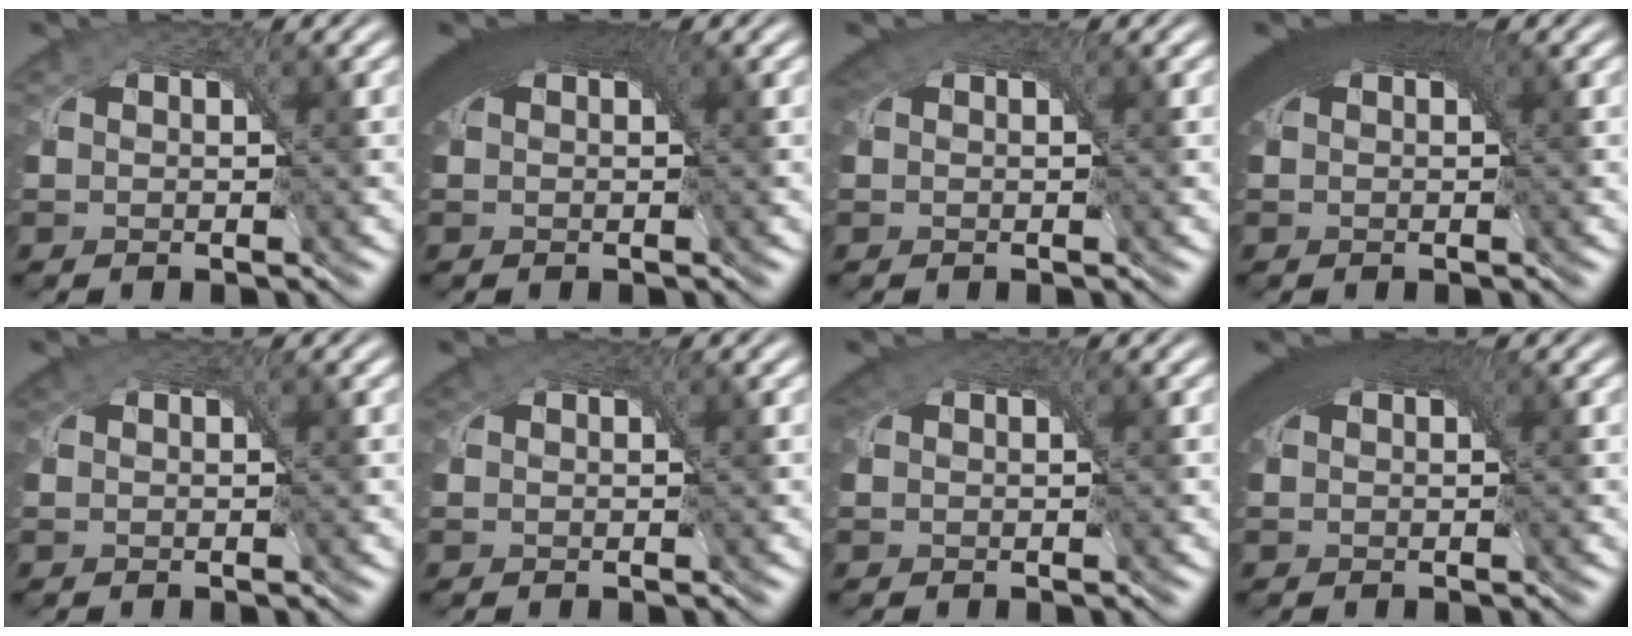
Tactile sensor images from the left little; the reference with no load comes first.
{"total": 7.5, "force": [3.0, 3.6, 5.8], "torque": [-0.089, 0.019, 0.033]}
{"total": 3.8, "force": [1.9, 2.3, 2.3], "torque": [-0.044, 0.008, 0.022]}
{"total": 8.3, "force": [3.1, 3.9, 6.6], "torque": [-0.100, 0.021, 0.033]}
{"total": 0.8, "force": [0.4, 0.6, 0.4], "torque": [-0.010, 0.001, 0.004]}
{"total": 1.3, "force": [0.6, 0.9, 0.7], "torque": [-0.015, 0.002, 0.006]}
{"total": 3.4, "force": [1.6, 2.2, 2.0], "torque": [-0.040, 0.007, 0.017]}
{"total": 7.0, "force": [2.9, 3.3, 5.4], "torque": [-0.085, 0.017, 0.032]}